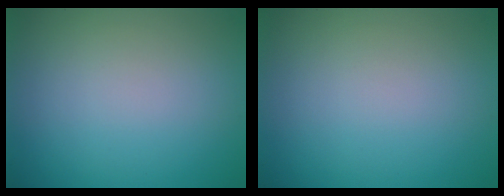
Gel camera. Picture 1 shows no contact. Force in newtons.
{"total": 0.0}